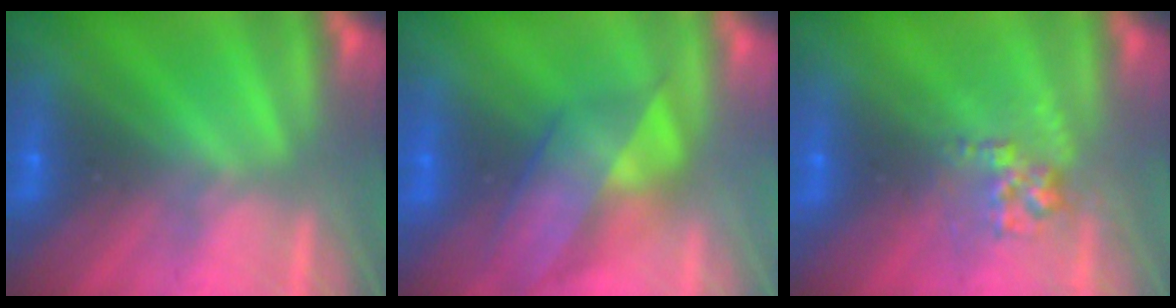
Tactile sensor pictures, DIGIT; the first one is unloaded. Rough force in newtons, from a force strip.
{"total": 4.4}
{"total": 2.8}